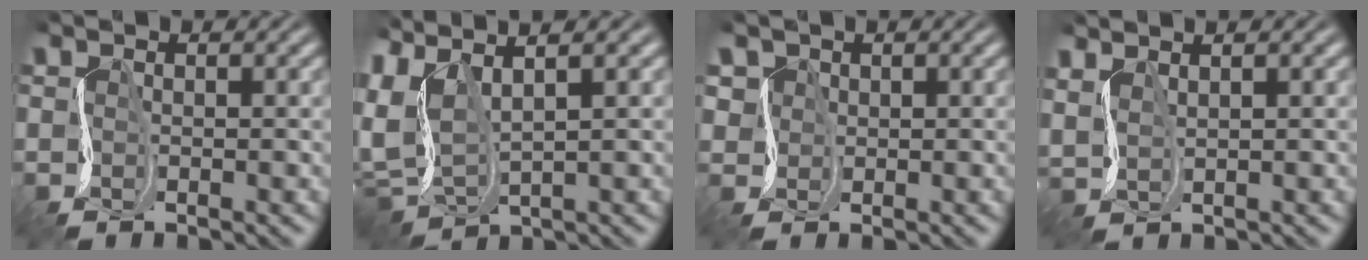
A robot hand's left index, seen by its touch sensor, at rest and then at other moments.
{"total": 6.2, "force": [1.6, 2.6, 5.4], "torque": [-0.142, 0.001, 0.035]}
{"total": 1.5, "force": [0.6, 1.3, -0.1], "torque": [-0.002, -0.007, 0.024]}
{"total": 3.6, "force": [2.6, 1.4, 2.1], "torque": [-0.052, 0.017, 0.044]}